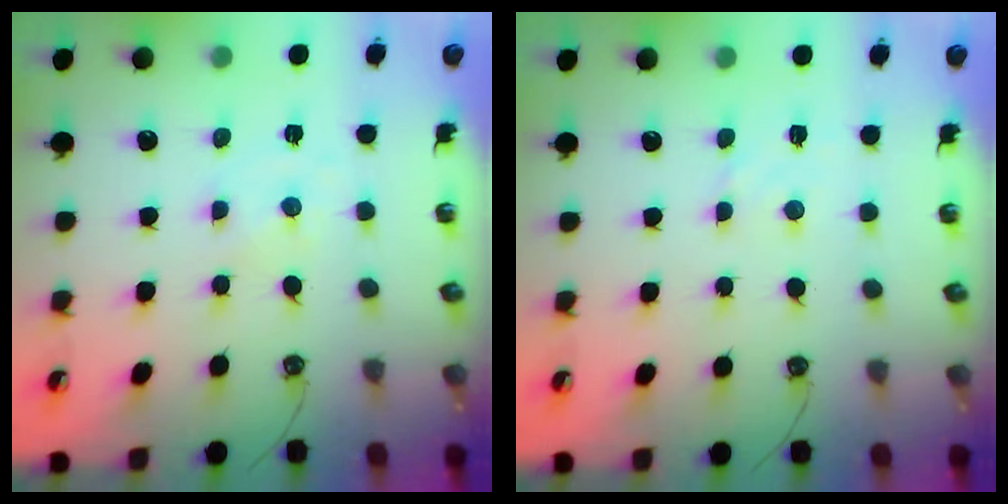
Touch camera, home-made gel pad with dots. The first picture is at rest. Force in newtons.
{"total": 2.8, "press": 2.8, "slide": 0.4}